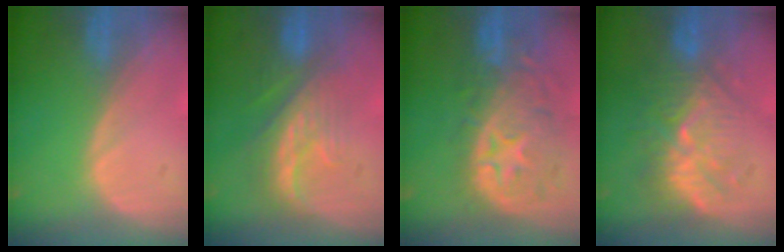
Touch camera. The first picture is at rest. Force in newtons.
{"total": 8.2, "press": 7.4, "slide": 3.4}
{"total": 11.0, "press": 9.7, "slide": 5.2}
{"total": 9.1, "press": 8.8, "slide": 2.3}